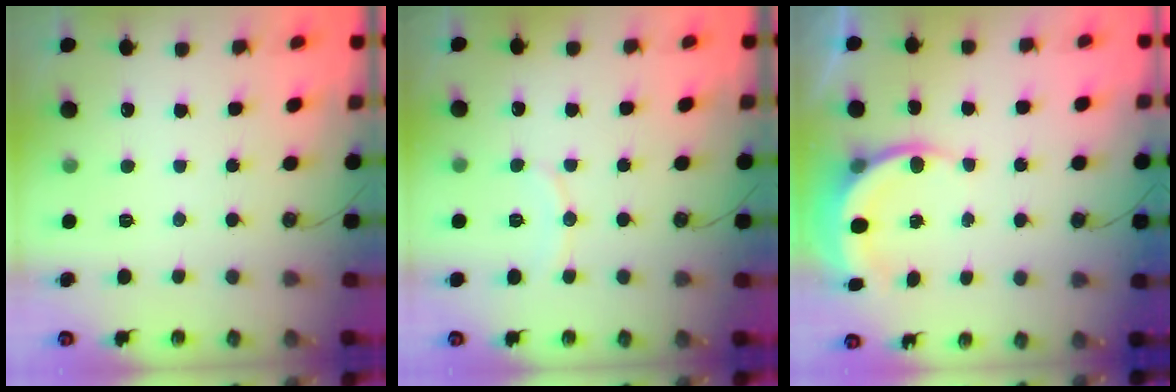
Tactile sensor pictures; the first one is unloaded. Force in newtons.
{"total": 6.1, "press": 6.1, "slide": 0.7}
{"total": 5.7, "press": 5.6, "slide": 1.2}